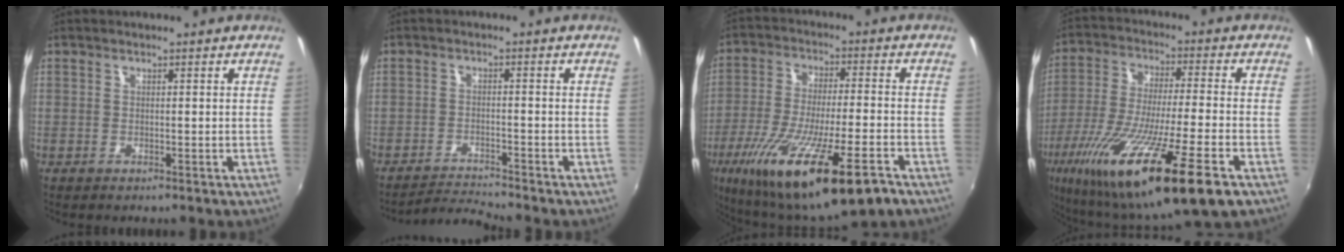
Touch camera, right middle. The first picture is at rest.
{"total": 4.5, "force": [-4.3, -1.1, 0.4], "torque": [-0.027, -0.004, -0.083]}
{"total": 23.8, "force": [-13.4, 4.9, 19.1], "torque": [-0.360, -0.071, -0.222]}
{"total": 23.6, "force": [-13.3, 2.5, 19.3], "torque": [-0.369, -0.072, -0.232]}